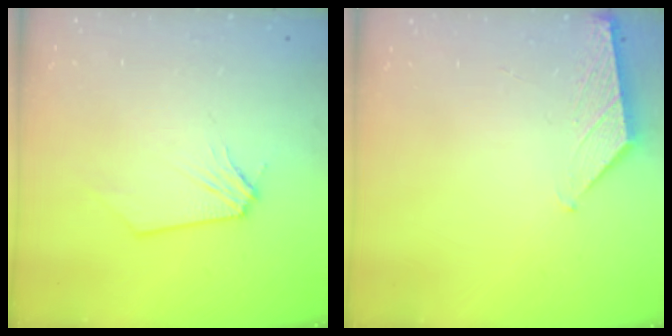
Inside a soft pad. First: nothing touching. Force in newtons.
{"total": 1.3, "press": 1.3, "slide": 0.2}